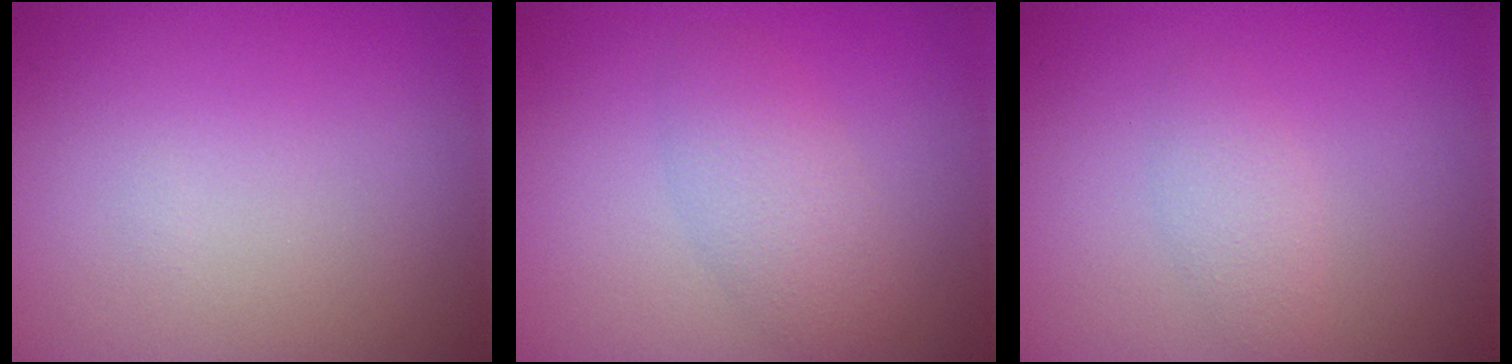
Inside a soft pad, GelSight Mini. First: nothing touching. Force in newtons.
{"total": 2.7, "press": 2.7, "slide": 0.1}
{"total": 1.6, "press": 1.6, "slide": 0.1}